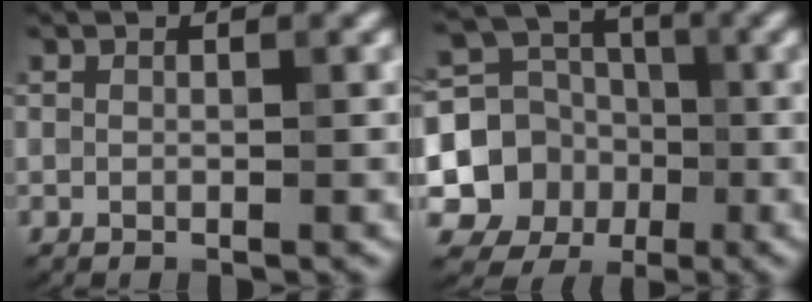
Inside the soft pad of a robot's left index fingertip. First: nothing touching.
{"total": 7.0, "force": [-1.5, 6.4, 2.4], "torque": [-0.039, -0.004, -0.046]}